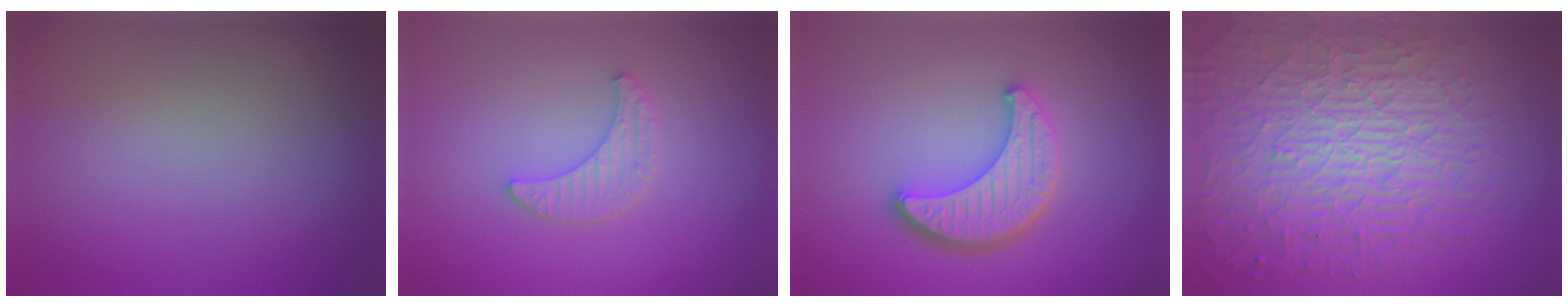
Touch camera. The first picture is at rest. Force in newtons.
{"total": 2.2, "press": 2.2, "slide": 0.5}
{"total": 4.5, "press": 3.7, "slide": 2.6}
{"total": 10.5, "press": 6.9, "slide": 7.9}